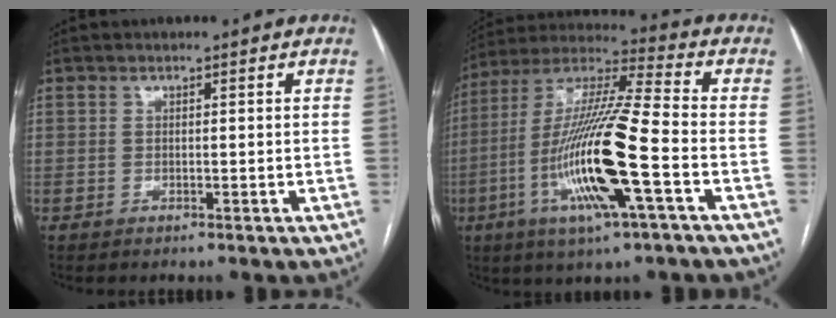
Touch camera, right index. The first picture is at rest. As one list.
[{"total": 19.0, "force": [-5.6, 0.9, 18.1], "torque": [-0.369, -0.014, -0.108]}]